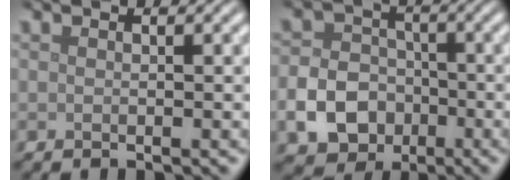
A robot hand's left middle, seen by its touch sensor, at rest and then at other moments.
{"total": 6.1, "force": [-2.3, 4.9, 2.9], "torque": [-0.058, -0.006, -0.047]}